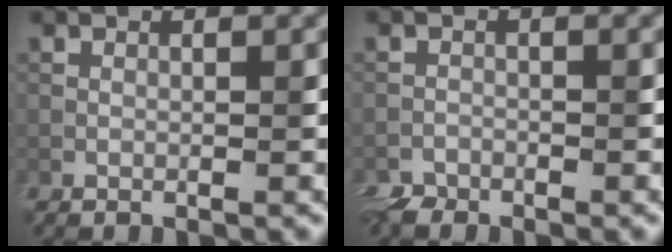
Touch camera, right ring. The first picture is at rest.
{"total": 1.8, "force": [-1.6, 0.7, -0.1], "torque": [-0.001, 0.001, -0.032]}